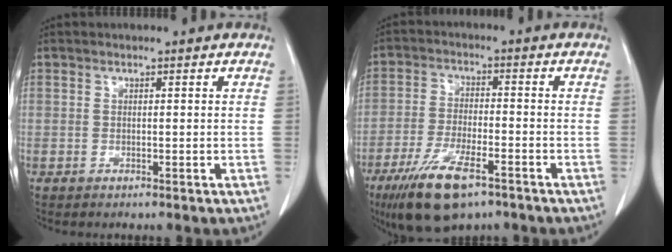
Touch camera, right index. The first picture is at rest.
{"total": 11.3, "force": [-7.2, 3.3, 8.1], "torque": [-0.156, -0.019, -0.122]}